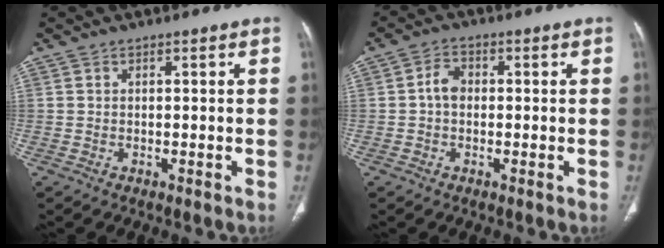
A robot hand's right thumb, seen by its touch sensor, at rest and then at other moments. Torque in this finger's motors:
{"motor_torque": [-0.27, 0.12, 0.58, -0.36, 0.01]}